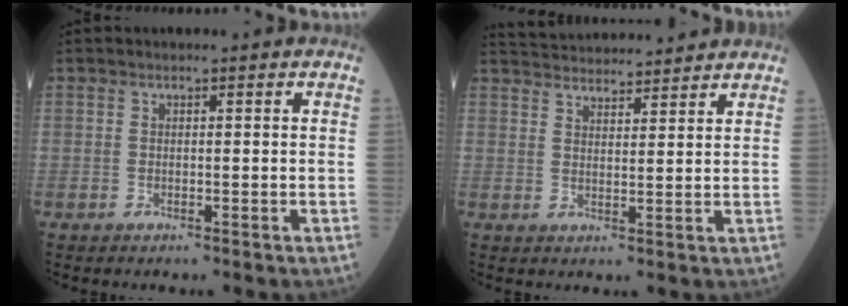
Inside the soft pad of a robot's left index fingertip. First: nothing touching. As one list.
[{"total": 12.8, "force": [12.3, 1.7, 3.2], "torque": [-0.052, 0.032, 0.183]}]